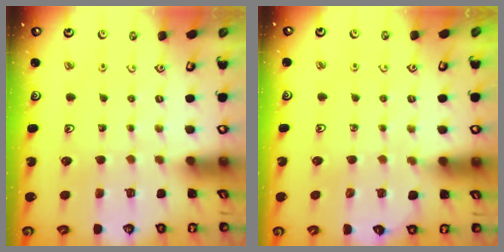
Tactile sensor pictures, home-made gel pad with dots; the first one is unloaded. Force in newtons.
{"total": 5.2, "press": 5.1, "slide": 1.1}